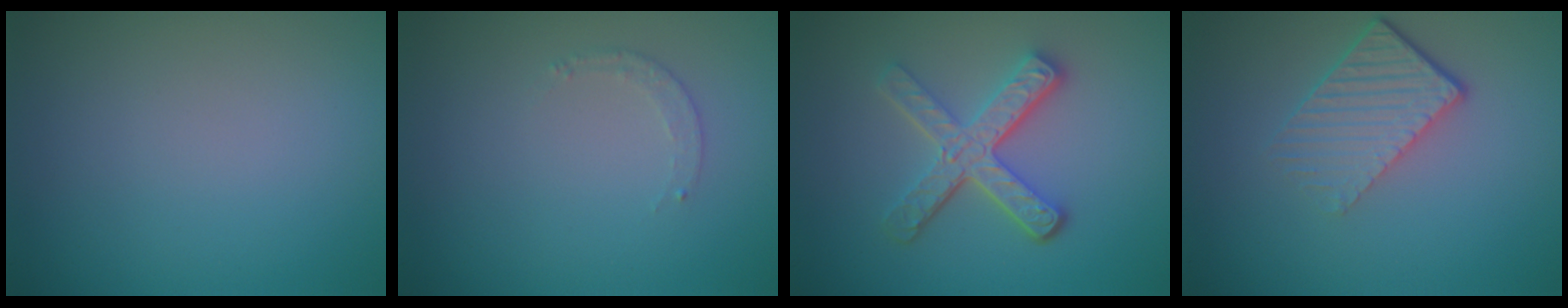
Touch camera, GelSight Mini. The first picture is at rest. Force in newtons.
{"total": 0.6, "press": 0.5, "slide": 0.3}
{"total": 4.6, "press": 3.4, "slide": 3.0}
{"total": 3.7, "press": 2.6, "slide": 2.6}